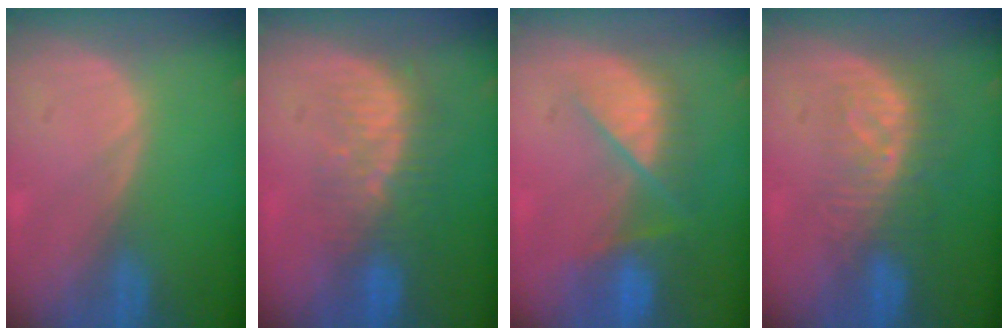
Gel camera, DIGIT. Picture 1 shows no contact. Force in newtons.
{"total": 8.2, "press": 7.2, "slide": 3.9}
{"total": 8.7, "press": 7.6, "slide": 4.3}
{"total": 8.3, "press": 7.3, "slide": 3.9}